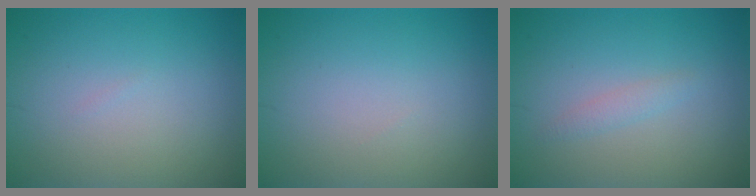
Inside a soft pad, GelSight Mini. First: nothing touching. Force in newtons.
{"total": 0.0}
{"total": 1.0, "press": 1.0, "slide": 0.1}